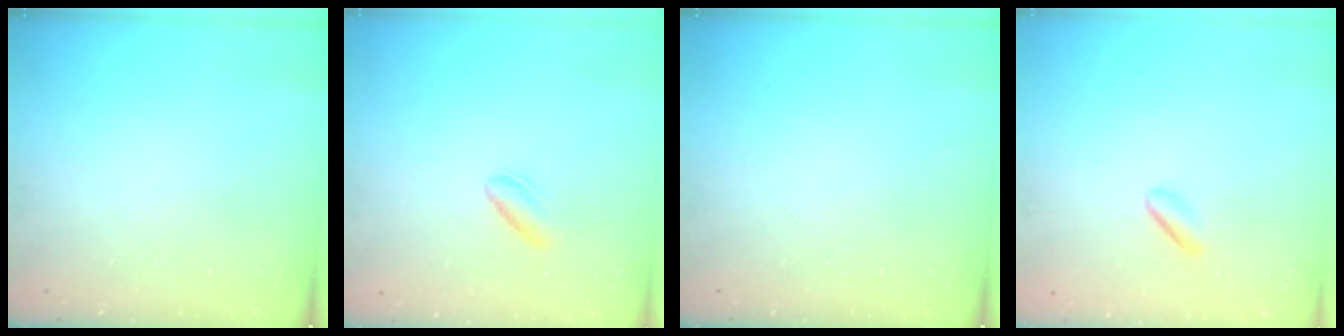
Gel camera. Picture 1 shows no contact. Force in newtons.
{"total": 2.6, "press": 2.2, "slide": 1.3}
{"total": 0.0}
{"total": 1.6, "press": 1.3, "slide": 0.9}